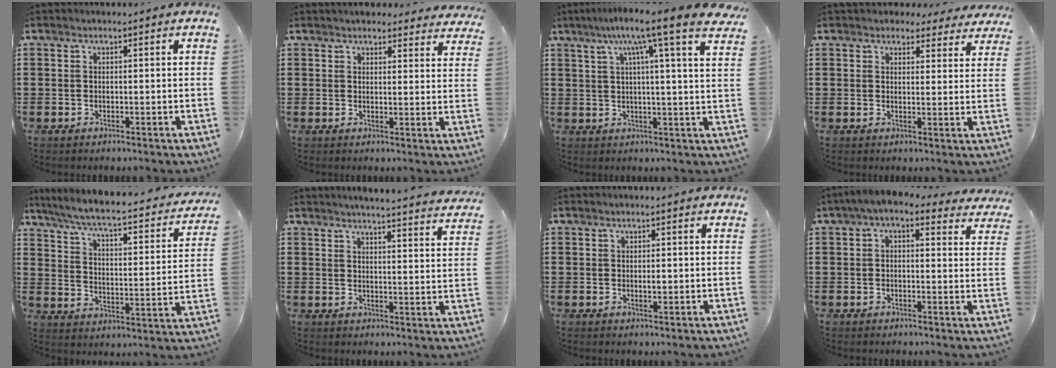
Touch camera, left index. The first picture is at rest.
{"total": 3.5, "force": [3.3, 0.8, 0.6], "torque": [-0.012, -0.012, 0.061]}
{"total": 9.9, "force": [6.2, -0.4, 7.7], "torque": [-0.144, -0.026, 0.092]}
{"total": 3.7, "force": [3.5, 1.2, 0.6], "torque": [-0.015, -0.009, 0.065]}
{"total": 4.8, "force": [4.0, 0.0, 2.8], "torque": [-0.073, -0.039, 0.057]}
{"total": 3.9, "force": [3.7, -0.8, 0.5], "torque": [-0.026, -0.028, 0.063]}
{"total": 1.1, "force": [0.1, 0.4, 1.1], "torque": [-0.021, 0.001, 0.002]}
{"total": 3.5, "force": [1.8, 1.4, 2.6], "torque": [-0.056, 0.000, 0.031]}